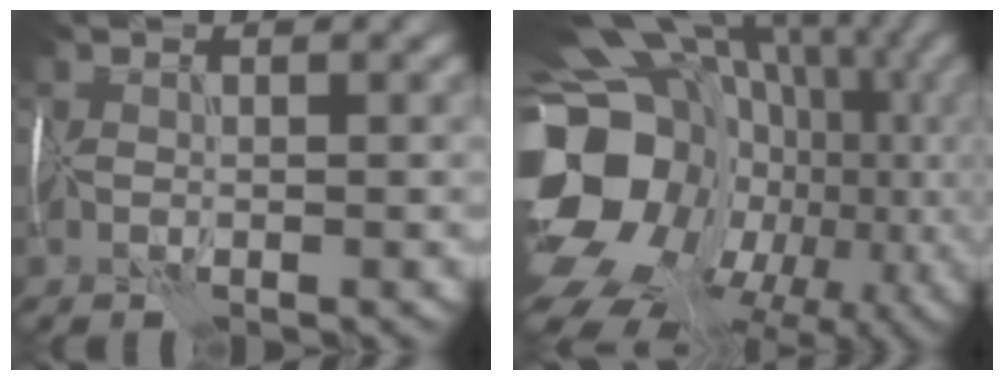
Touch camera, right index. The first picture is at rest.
{"total": 21.1, "force": [-3.3, 17.1, 11.9], "torque": [-0.216, -0.017, -0.059]}